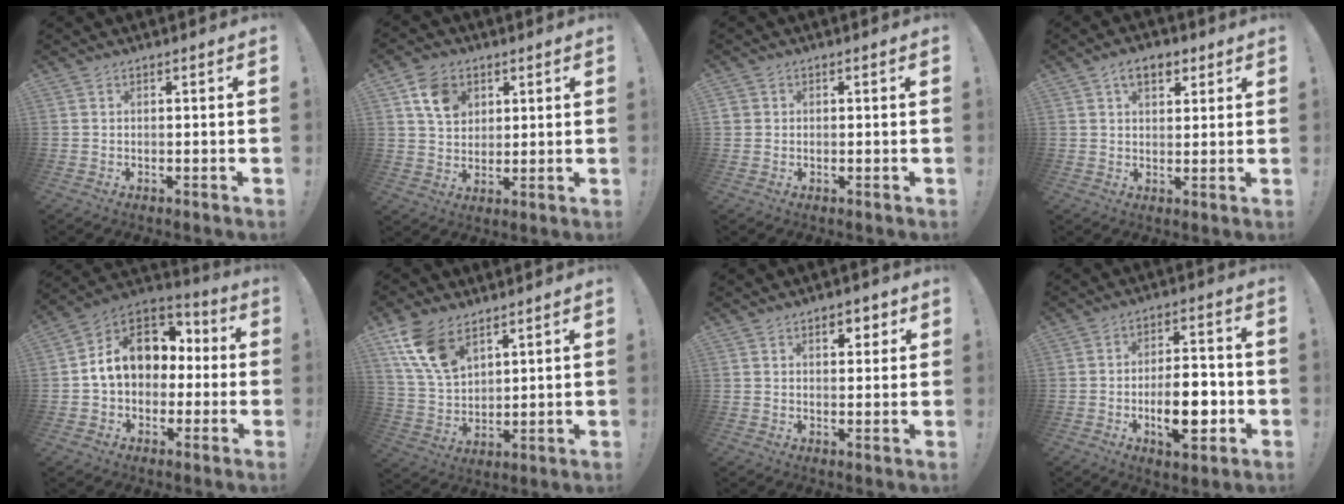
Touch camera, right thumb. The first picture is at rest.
{"total": 9.4, "force": [4.5, 7.3, 4.0], "torque": [-0.051, -0.018, 0.087]}
{"total": 1.5, "force": [0.2, 1.5, 0.1], "torque": [-0.008, 0.005, 0.005]}
{"total": 6.5, "force": [3.1, 4.1, 4.0], "torque": [-0.056, -0.001, 0.056]}
{"total": 15.1, "force": [2.8, 11.7, 9.2], "torque": [-0.130, 0.004, 0.060]}
{"total": 13.4, "force": [8.4, 7.4, 7.4], "torque": [-0.148, -0.038, 0.164]}
{"total": 4.2, "force": [2.3, 2.5, 2.5], "torque": [-0.021, -0.007, 0.034]}
{"total": 12.6, "force": [-3.7, 5.7, 10.6], "torque": [-0.170, 0.006, -0.064]}